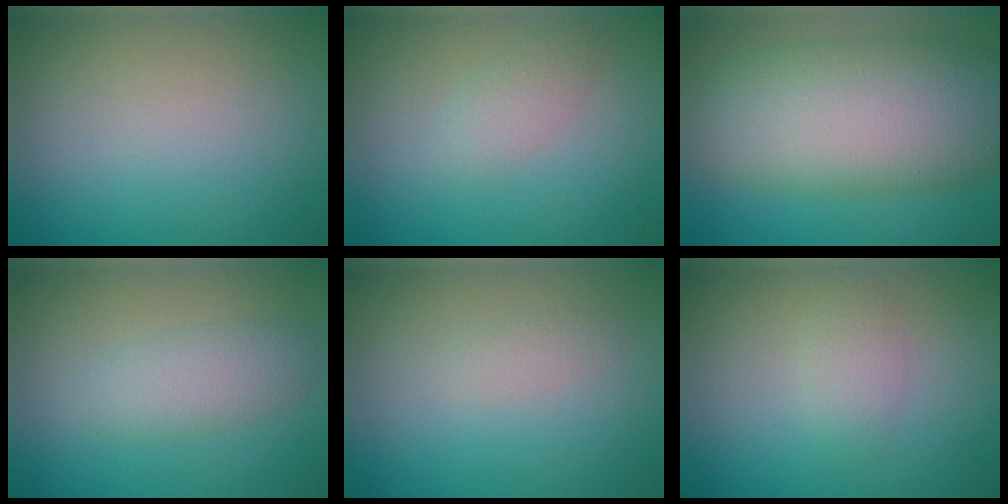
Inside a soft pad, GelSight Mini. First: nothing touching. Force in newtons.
{"total": 1.7, "press": 1.7, "slide": 0.0}
{"total": 11.7, "press": 11.7, "slide": 0.6}
{"total": 2.8, "press": 2.8, "slide": 0.1}
{"total": 1.0, "press": 1.0, "slide": 0.0}
{"total": 1.7, "press": 1.7, "slide": 0.0}